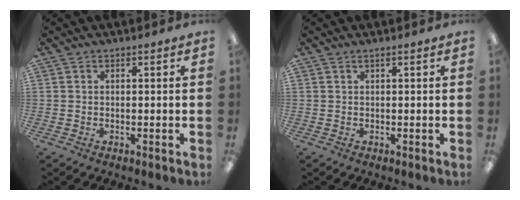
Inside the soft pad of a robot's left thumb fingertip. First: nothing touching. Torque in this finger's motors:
{"motor_torque": [-0.01, 0.01, 0.00, 0.00, 0.00]}